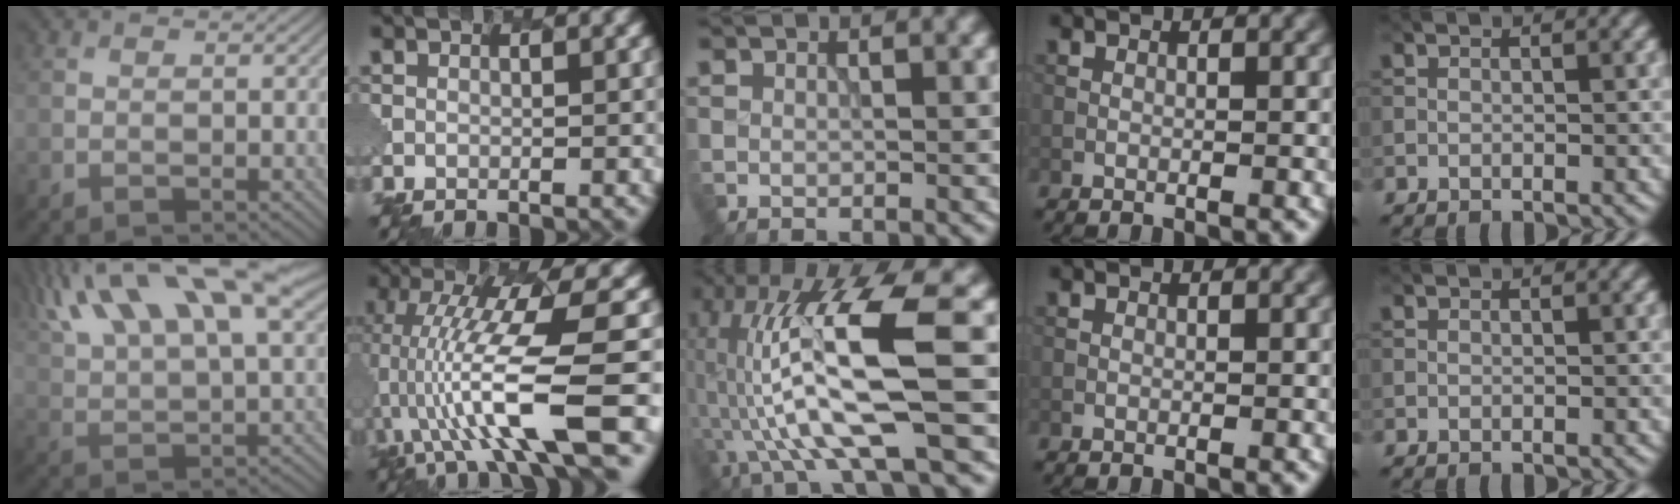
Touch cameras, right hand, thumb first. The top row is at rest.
{"thumb": {"total": 19.4, "force": [11.4, 6.9, 14.1], "torque": [-0.274, 0.049, 0.179]}, "index": {"total": 11.5, "force": [-1.9, 2.4, 11.1], "torque": [-0.210, 0.008, -0.026]}, "middle": {"total": 12.2, "force": [-1.8, 2.0, 11.9], "torque": [-0.239, 0.019, -0.027]}}